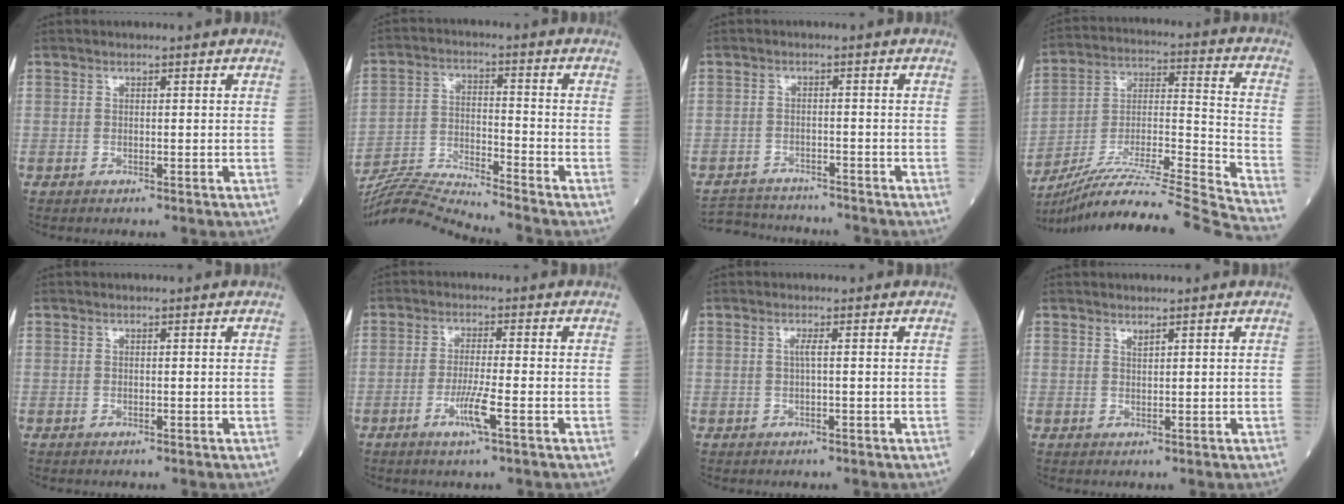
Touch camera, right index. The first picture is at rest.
{"total": 11.3, "force": [-10.8, -2.3, 2.0], "torque": [-0.041, 0.000, -0.200]}
{"total": 7.9, "force": [-7.7, 1.2, 1.2], "torque": [-0.022, 0.004, -0.118]}
{"total": 28.0, "force": [-25.3, -2.5, 11.7], "torque": [-0.167, -0.039, -0.405]}
{"total": 0.0}
{"total": 4.5, "force": [-1.9, -0.3, 4.1], "torque": [-0.080, -0.009, -0.039]}
{"total": 1.0, "force": [0.1, -0.2, 0.9], "torque": [-0.020, 0.002, -0.001]}
{"total": 0.7, "force": [0.6, 0.0, 0.3], "torque": [-0.008, -0.005, 0.012]}